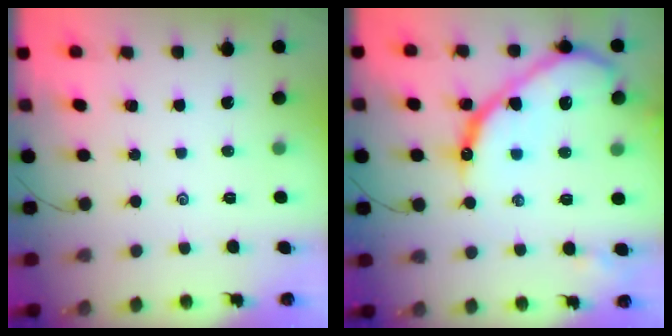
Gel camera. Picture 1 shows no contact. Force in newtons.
{"total": 19.4, "press": 19.3, "slide": 1.7}